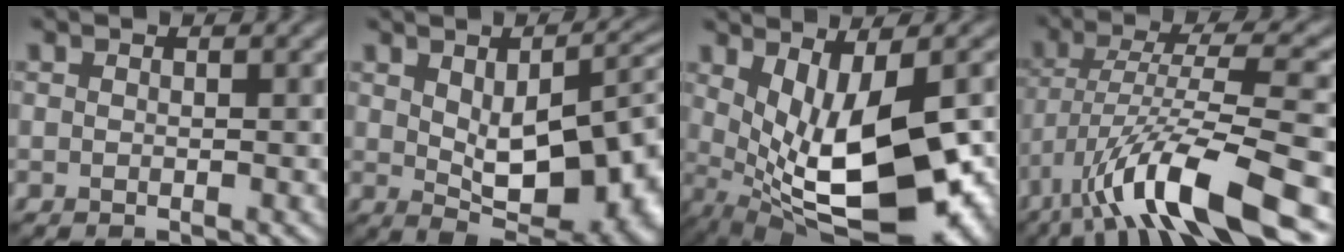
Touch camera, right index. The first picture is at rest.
{"total": 12.4, "force": [0.3, 6.1, 10.7], "torque": [-0.145, -0.008, 0.013]}
{"total": 11.6, "force": [-0.2, 5.0, 10.5], "torque": [-0.174, -0.026, 0.011]}
{"total": 10.7, "force": [-5.7, 2.2, 8.7], "torque": [-0.151, 0.012, -0.103]}